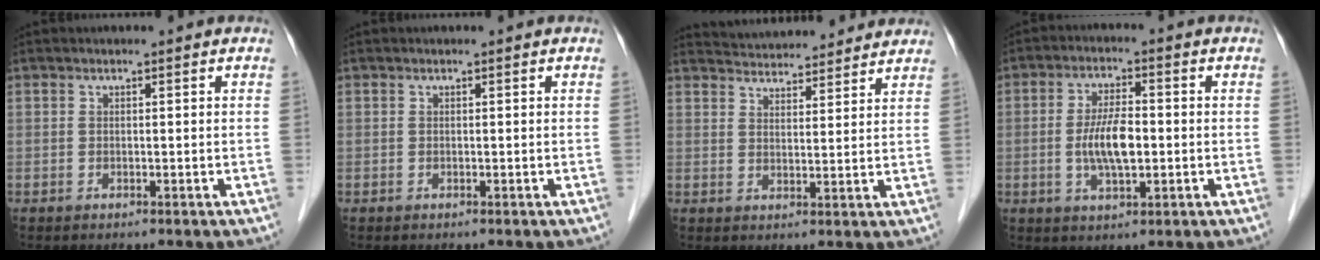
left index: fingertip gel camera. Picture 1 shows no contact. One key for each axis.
{"total": 0.0}
{"total": 12.0, "fx": 11.4, "fy": 2.4, "fz": 2.8, "tx": -0.035, "ty": 0.020, "tz": 0.151}
{"total": 6.8, "fx": -1.3, "fy": 2.1, "fz": 6.3, "tx": -0.129, "ty": -0.004, "tz": -0.023}